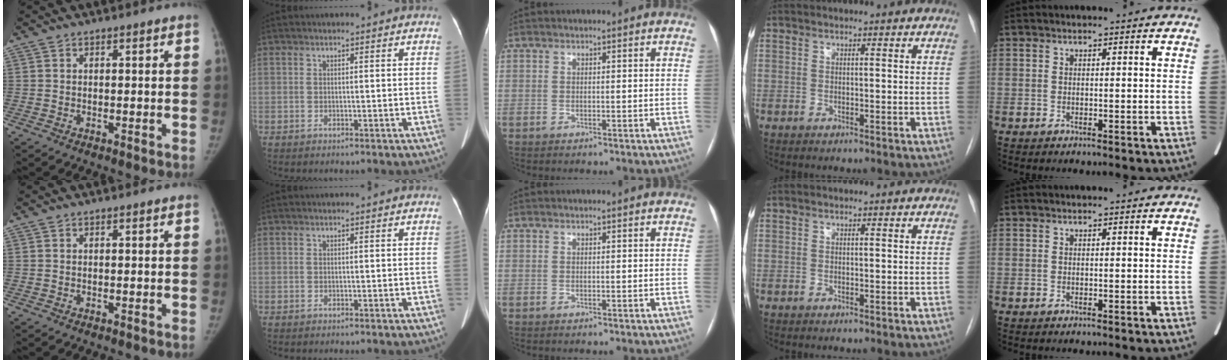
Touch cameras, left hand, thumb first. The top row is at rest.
{}